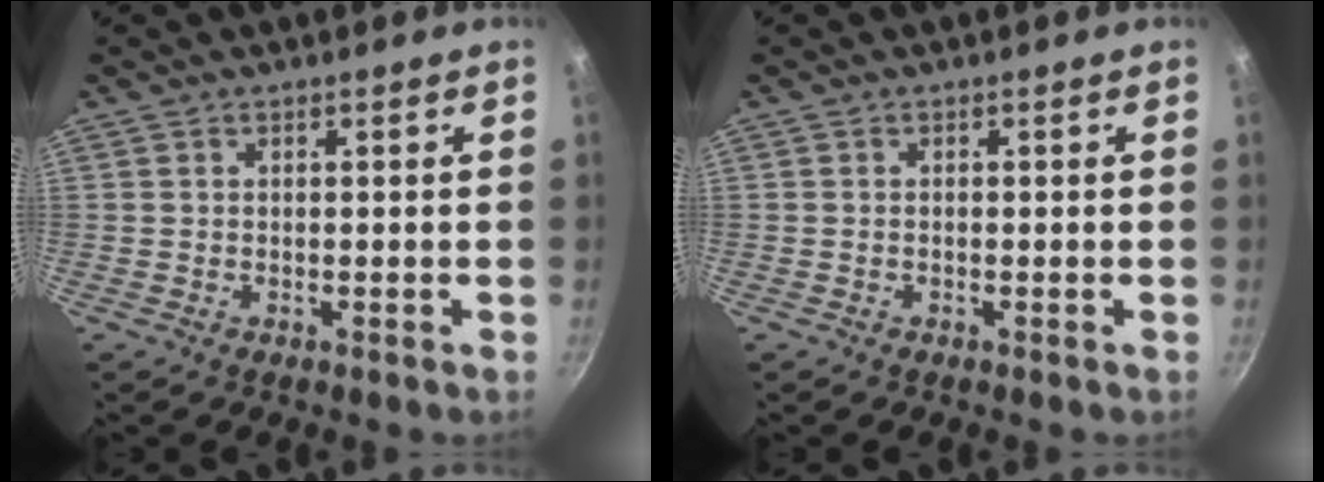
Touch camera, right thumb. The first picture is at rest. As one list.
[{"total": 0.0}]